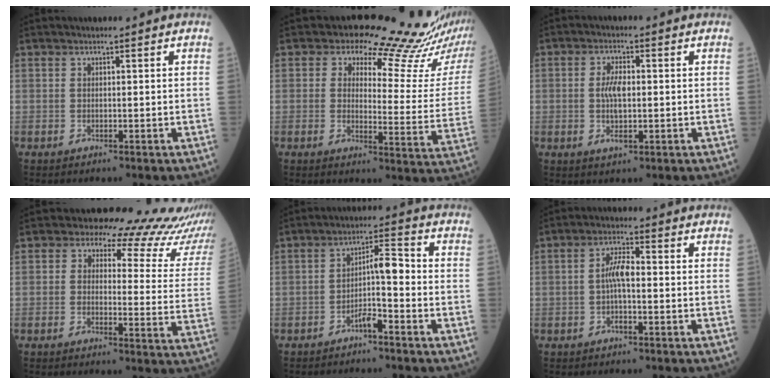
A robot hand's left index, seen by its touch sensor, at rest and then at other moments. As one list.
[{"total": 16.5, "force": [14.5, 4.1, 6.6], "torque": [-0.065, -0.059, 0.149]}, {"total": 4.4, "force": [-0.1, 1.7, 4.1], "torque": [-0.089, 0.002, -0.001]}, {"total": 14.6, "force": [13.2, 4.9, 3.7], "torque": [-0.010, -0.039, 0.106]}, {"total": 4.8, "force": [-1.9, 0.8, 4.3], "torque": [-0.073, 0.023, -0.032]}, {"total": 4.2, "force": [-0.4, 1.0, 4.1], "torque": [-0.084, 0.008, -0.011]}]